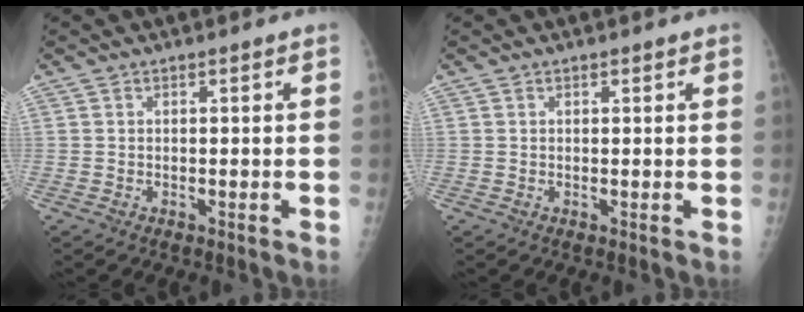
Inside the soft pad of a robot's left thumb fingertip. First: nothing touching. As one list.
[{"total": 0.6, "force": [0.4, 0.3, 0.3], "torque": [-0.005, -0.002, 0.004]}]